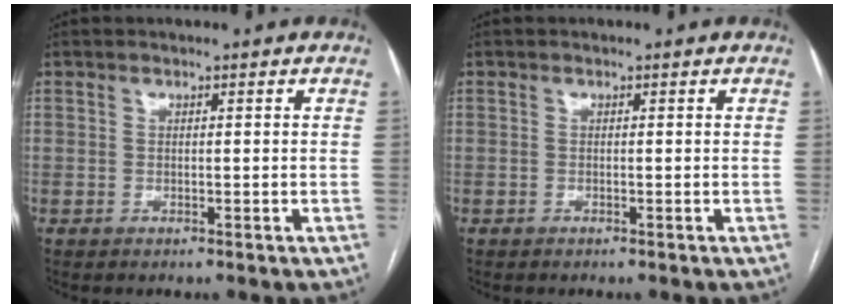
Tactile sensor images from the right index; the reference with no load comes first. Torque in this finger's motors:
{"motor_torque": [0.02, 0.04, 0.00, 0.00]}